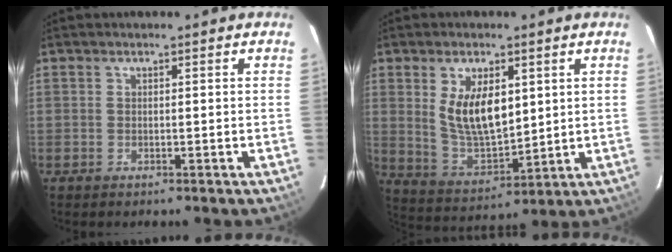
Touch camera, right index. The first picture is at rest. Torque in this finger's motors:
{"motor_torque": [0.50, 0.26, 0.29, 0.15]}